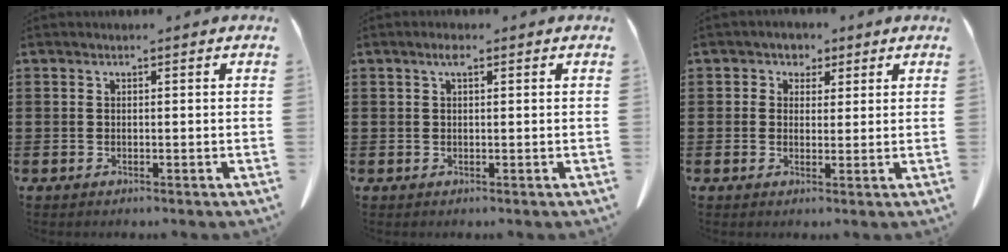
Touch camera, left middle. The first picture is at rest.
{"total": 1.7, "force": [0.7, 0.6, 1.4], "torque": [-0.030, 0.005, 0.012]}
{"total": 2.4, "force": [1.4, 2.0, 0.2], "torque": [-0.017, 0.012, 0.025]}